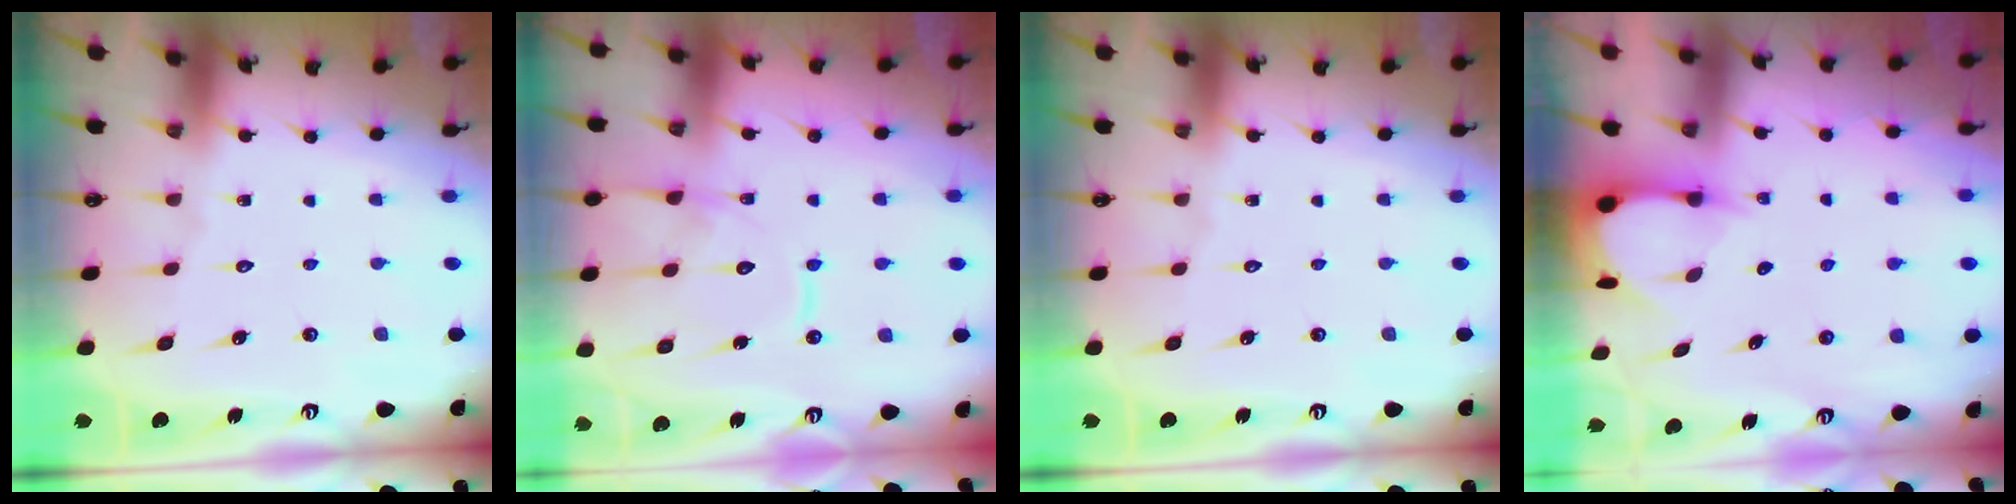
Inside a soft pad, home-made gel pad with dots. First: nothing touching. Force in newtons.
{"total": 12.2, "press": 12.2, "slide": 1.1}
{"total": 0.0}
{"total": 3.6, "press": 3.5, "slide": 0.3}